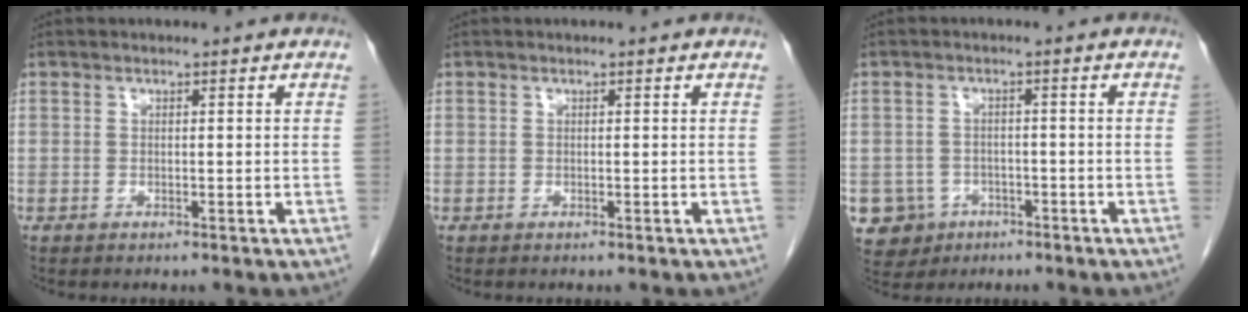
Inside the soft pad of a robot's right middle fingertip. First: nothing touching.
{"total": 0.0}
{"total": 5.8, "force": [-2.6, 5.1, 0.6], "torque": [-0.015, 0.008, -0.035]}